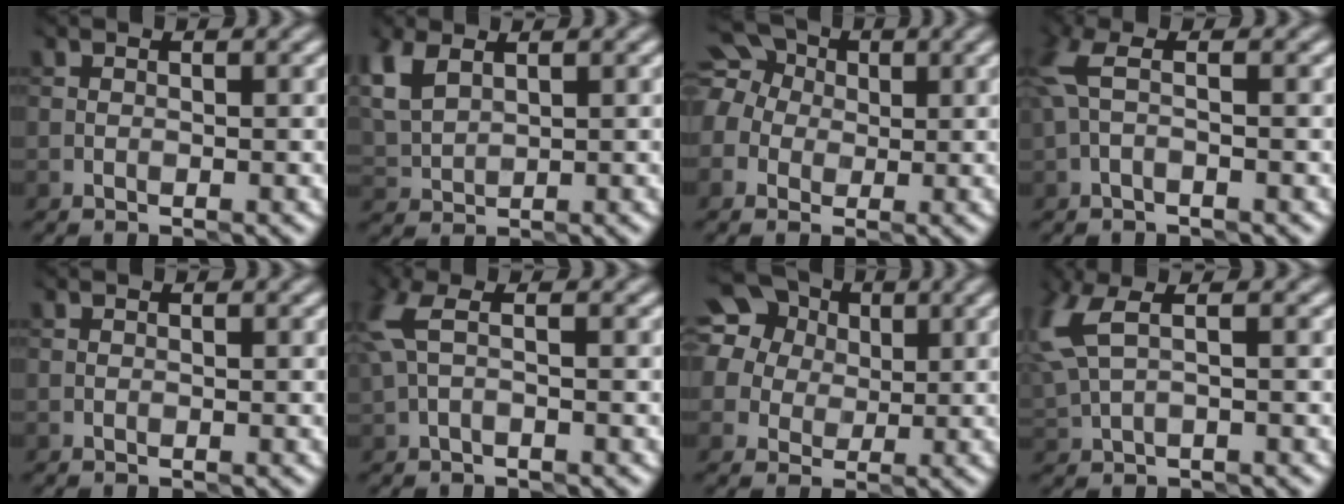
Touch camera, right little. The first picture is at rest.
{"total": 3.9, "force": [1.8, 2.4, 2.5], "torque": [-0.079, 0.008, 0.043]}
{"total": 8.5, "force": [1.8, 7.5, 3.7], "torque": [-0.092, 0.039, 0.003]}
{"total": 2.4, "force": [0.1, 0.9, 2.2], "torque": [-0.067, 0.008, 0.000]}
{"total": 0.0}
{"total": 2.8, "force": [0.6, 1.3, 2.4], "torque": [-0.074, 0.006, 0.013]}
{"total": 12.6, "force": [5.1, 10.3, 5.3], "torque": [-0.146, 0.028, 0.086]}
{"total": 4.9, "force": [1.6, 2.0, 4.2], "torque": [-0.126, 0.006, 0.039]}